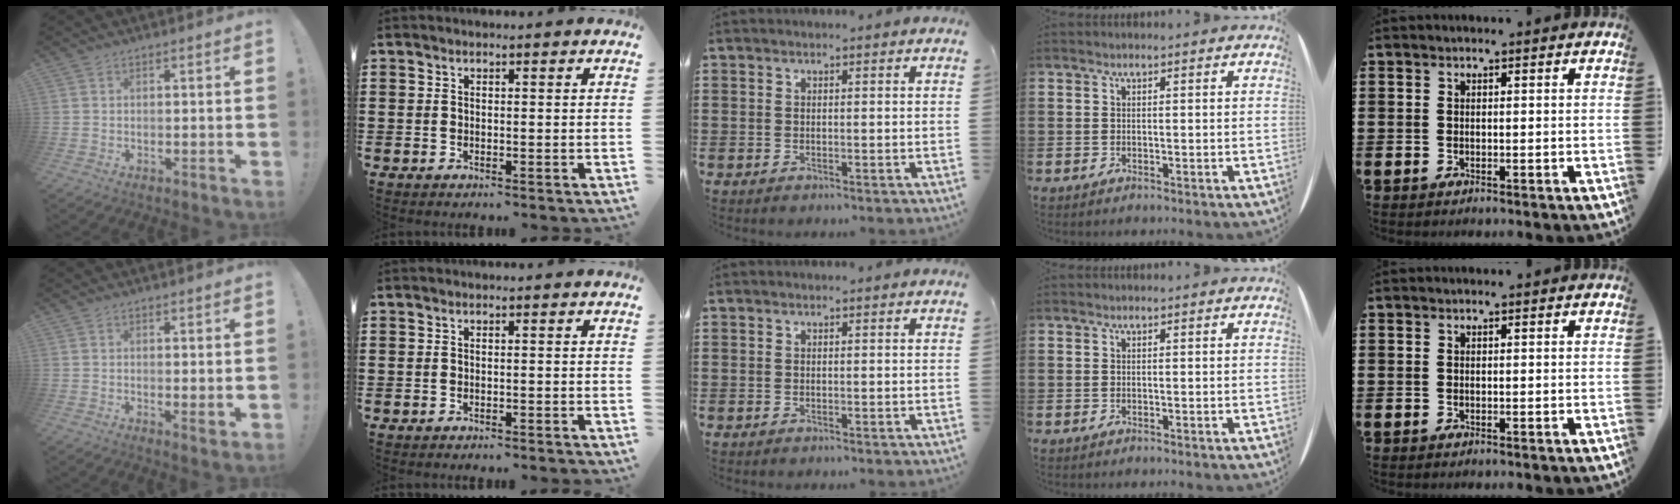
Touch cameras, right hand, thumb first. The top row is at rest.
{"thumb": {"total": 2.0, "force": [1.0, 0.5, 1.7], "torque": [-0.017, -0.006, 0.017]}, "index": {"total": 0.5, "force": [-0.5, 0.0, 0.1], "torque": [-0.004, -0.002, -0.011]}}